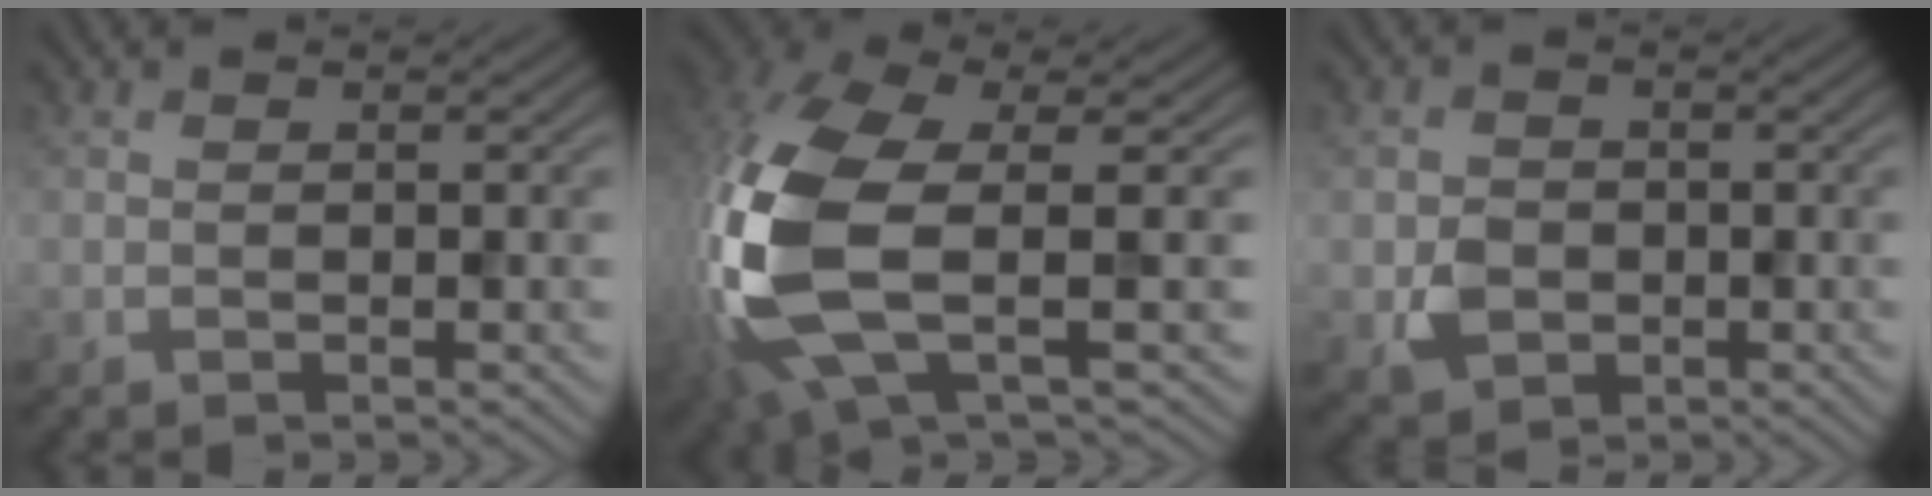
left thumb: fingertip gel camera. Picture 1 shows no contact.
{"total": 13.9, "force": [-1.6, 5.9, 12.5], "torque": [-0.323, -0.020, -0.032]}
{"total": 3.1, "force": [-0.8, 2.7, 1.2], "torque": [-0.025, -0.006, -0.016]}